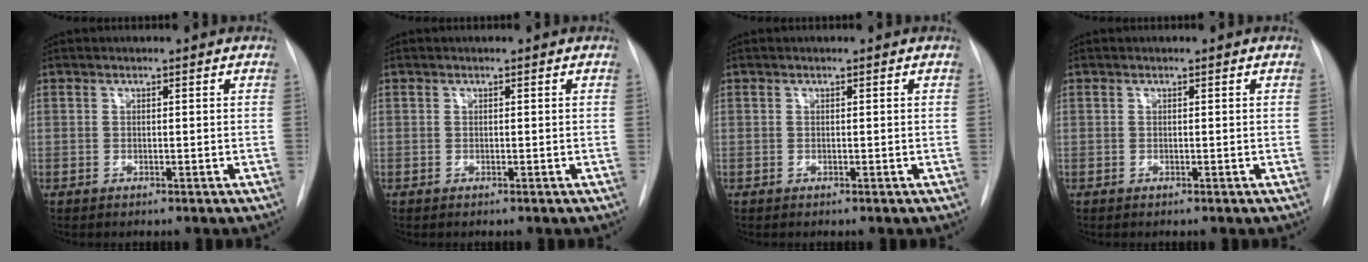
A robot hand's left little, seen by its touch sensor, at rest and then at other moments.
{"total": 0.0}
{"total": 0.0}
{"total": 0.0}